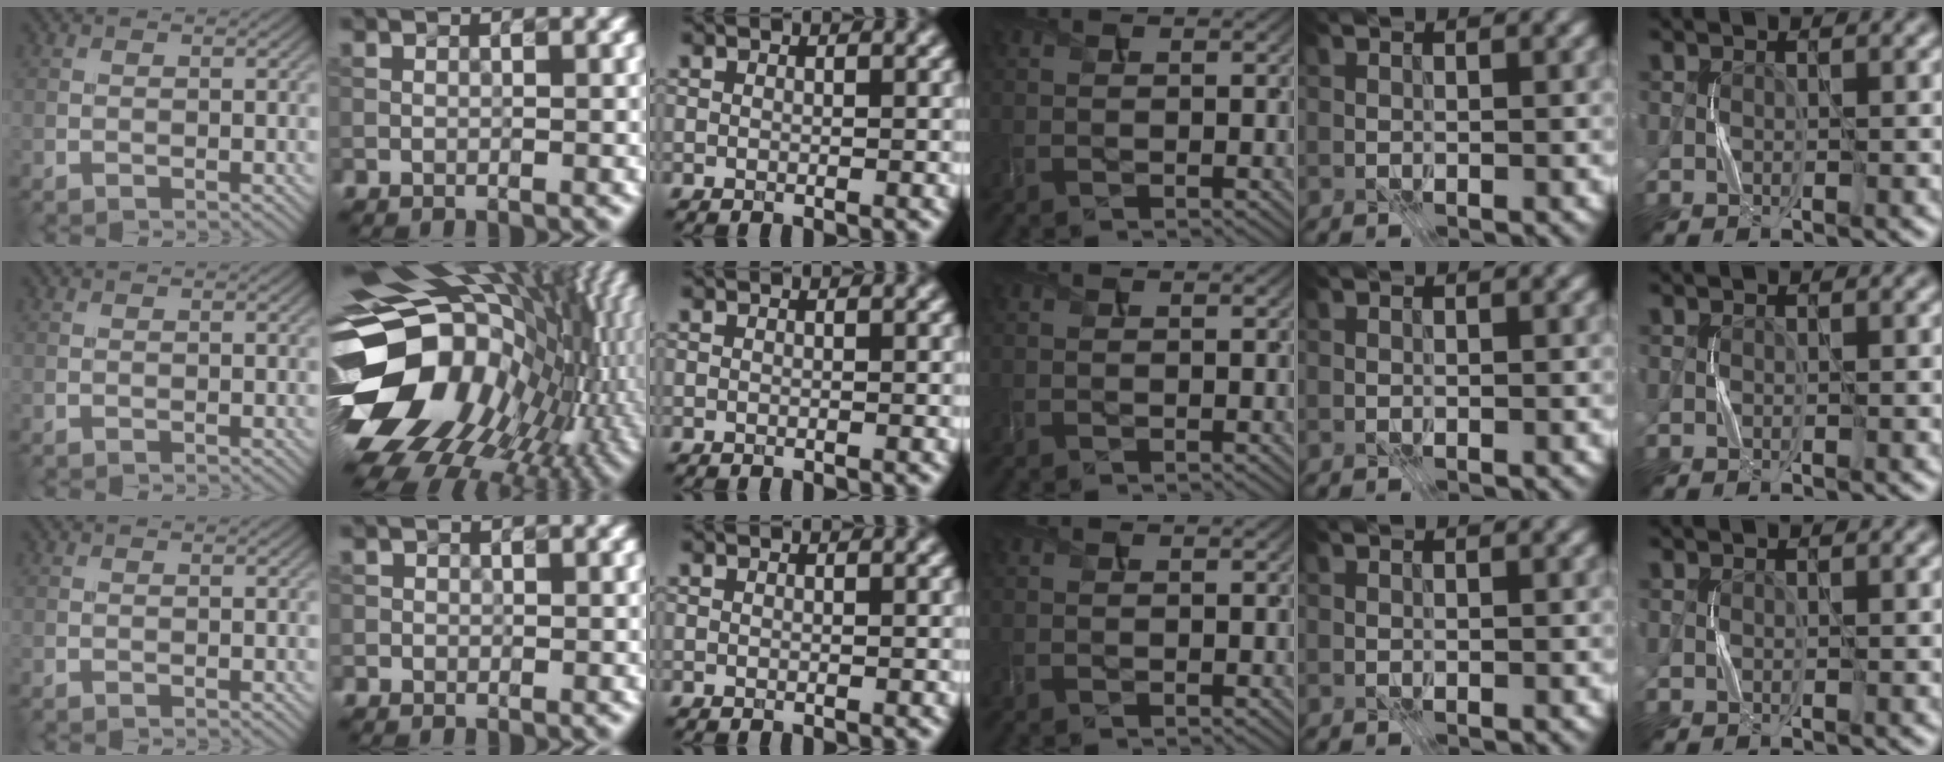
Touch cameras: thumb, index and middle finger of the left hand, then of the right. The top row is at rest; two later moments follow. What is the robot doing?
{"motion": "press", "object": "joystick"}